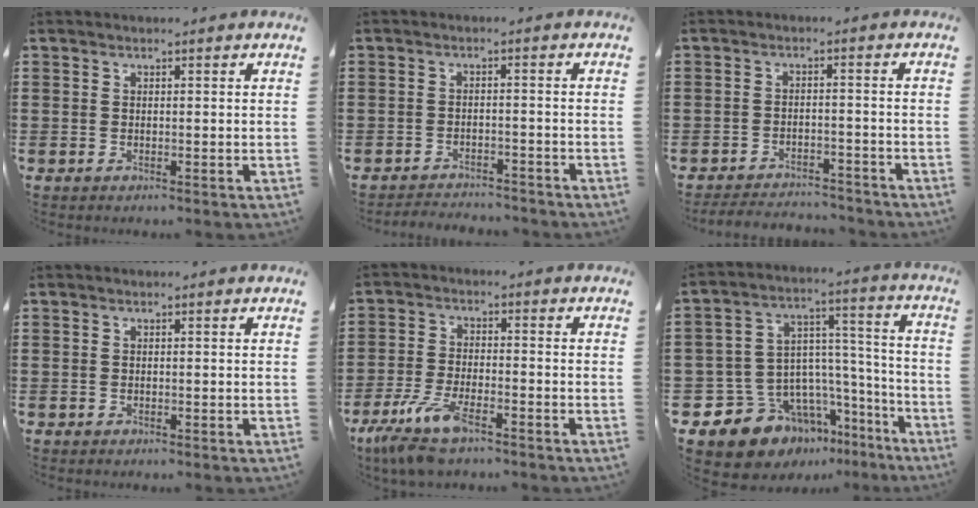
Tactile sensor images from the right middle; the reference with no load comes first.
{"total": 2.6, "force": [-2.6, 0.2, 0.0], "torque": [-0.007, -0.001, -0.056]}
{"total": 3.6, "force": [-3.6, 0.4, 0.2], "torque": [-0.016, -0.001, -0.078]}
{"total": 0.0}
{"total": 8.1, "force": [-6.0, 1.9, 5.1], "torque": [-0.118, -0.012, -0.113]}
{"total": 11.0, "force": [-8.9, 6.2, 1.8], "torque": [-0.064, -0.004, -0.165]}